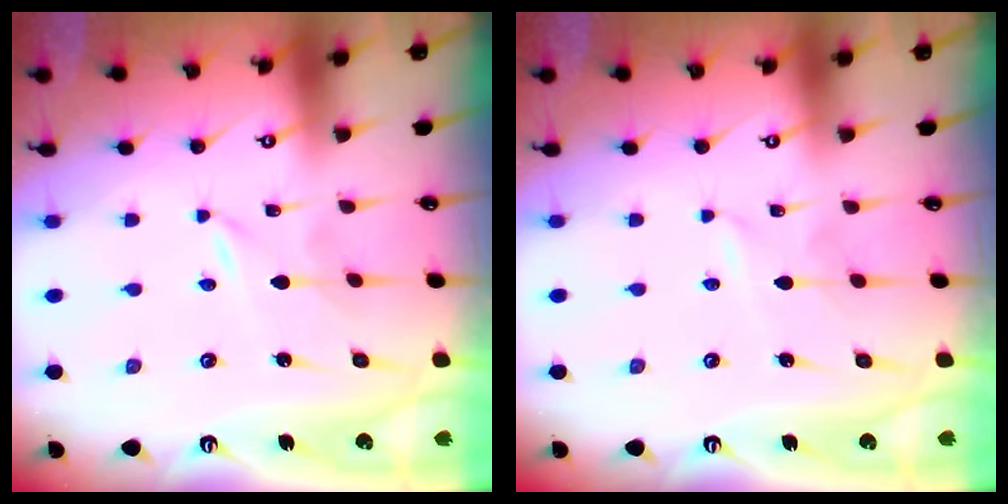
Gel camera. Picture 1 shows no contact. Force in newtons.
{"total": 1.1, "press": 1.1, "slide": 0.1}